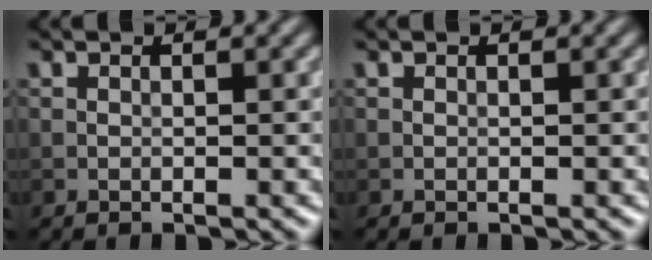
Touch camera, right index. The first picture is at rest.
{"total": 0.0}